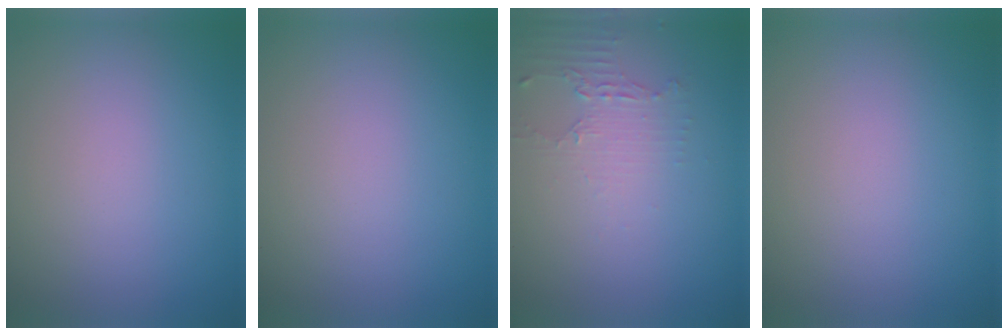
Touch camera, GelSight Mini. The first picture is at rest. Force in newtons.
{"total": 0.0}
{"total": 2.0, "press": 1.5, "slide": 1.3}
{"total": 0.0}